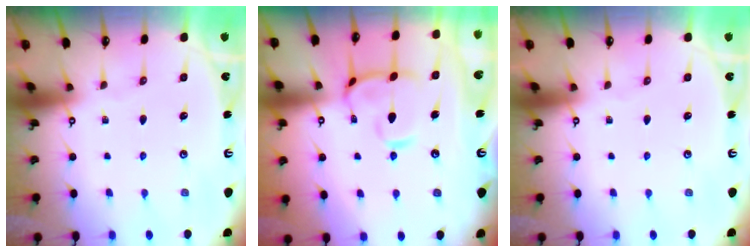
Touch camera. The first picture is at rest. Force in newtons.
{"total": 7.2, "press": 7.1, "slide": 1.3}
{"total": 0.0}